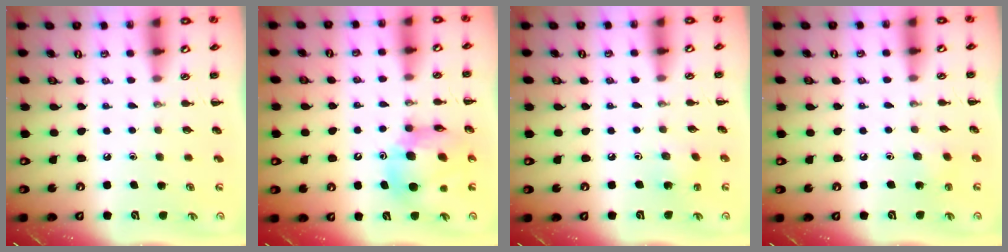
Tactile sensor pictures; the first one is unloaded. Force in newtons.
{"total": 11.9, "press": 11.5, "slide": 3.3}
{"total": 3.7, "press": 3.6, "slide": 1.1}
{"total": 2.8, "press": 2.7, "slide": 0.9}